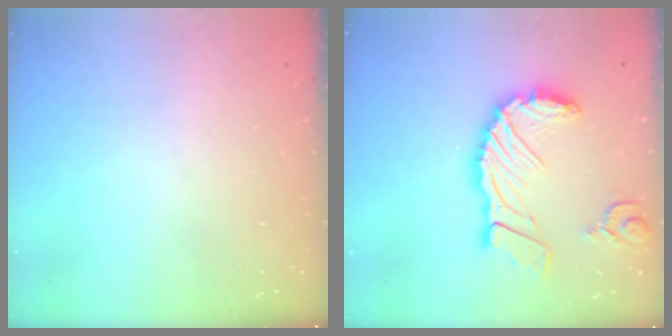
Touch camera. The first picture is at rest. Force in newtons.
{"total": 18.1, "press": 17.9, "slide": 2.4}